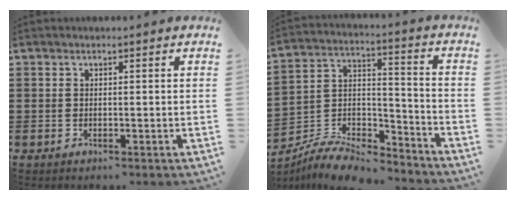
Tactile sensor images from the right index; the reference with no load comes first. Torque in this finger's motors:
{"motor_torque": [-1.81, 0.16, -0.19, -0.21]}